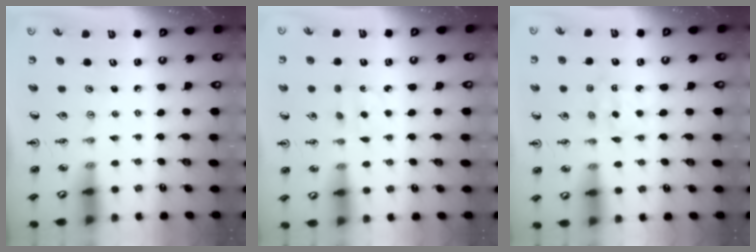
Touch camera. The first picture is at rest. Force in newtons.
{"total": 1.6, "press": 1.5, "slide": 0.5}
{"total": 1.9, "press": 1.8, "slide": 0.6}